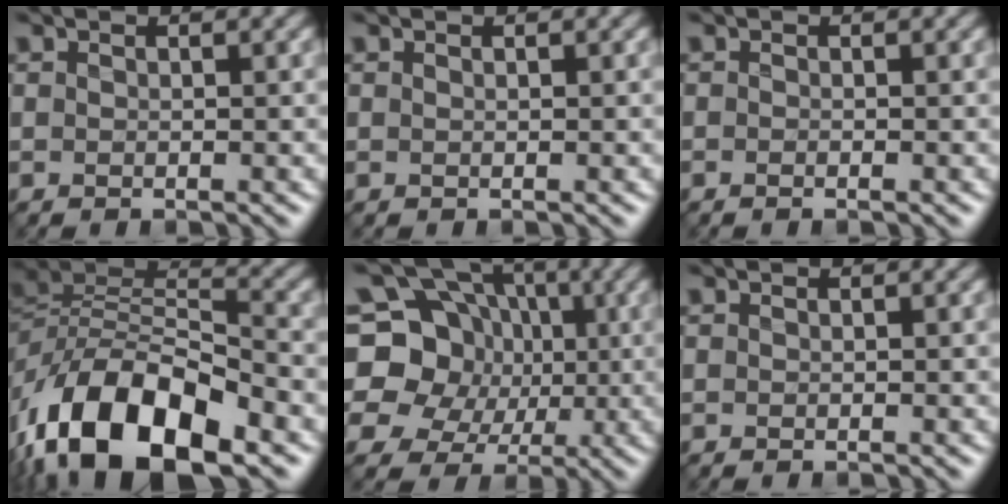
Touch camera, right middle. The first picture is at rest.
{"total": 0.0}
{"total": 0.6, "force": [-0.3, 0.1, 0.5], "torque": [-0.008, -0.004, -0.006]}
{"total": 14.1, "force": [-6.9, 7.4, 9.9], "torque": [-0.181, -0.002, -0.132]}
{"total": 16.3, "force": [2.4, 14.7, 6.4], "torque": [-0.168, 0.041, 0.005]}
{"total": 0.0}